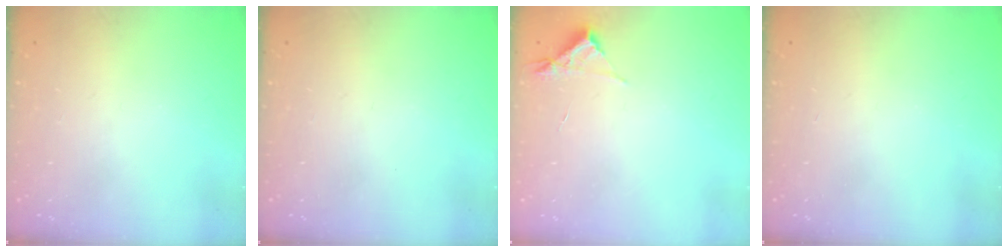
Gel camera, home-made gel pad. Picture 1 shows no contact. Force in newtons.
{"total": 0.0}
{"total": 3.0, "press": 3.0, "slide": 0.3}
{"total": 0.0}